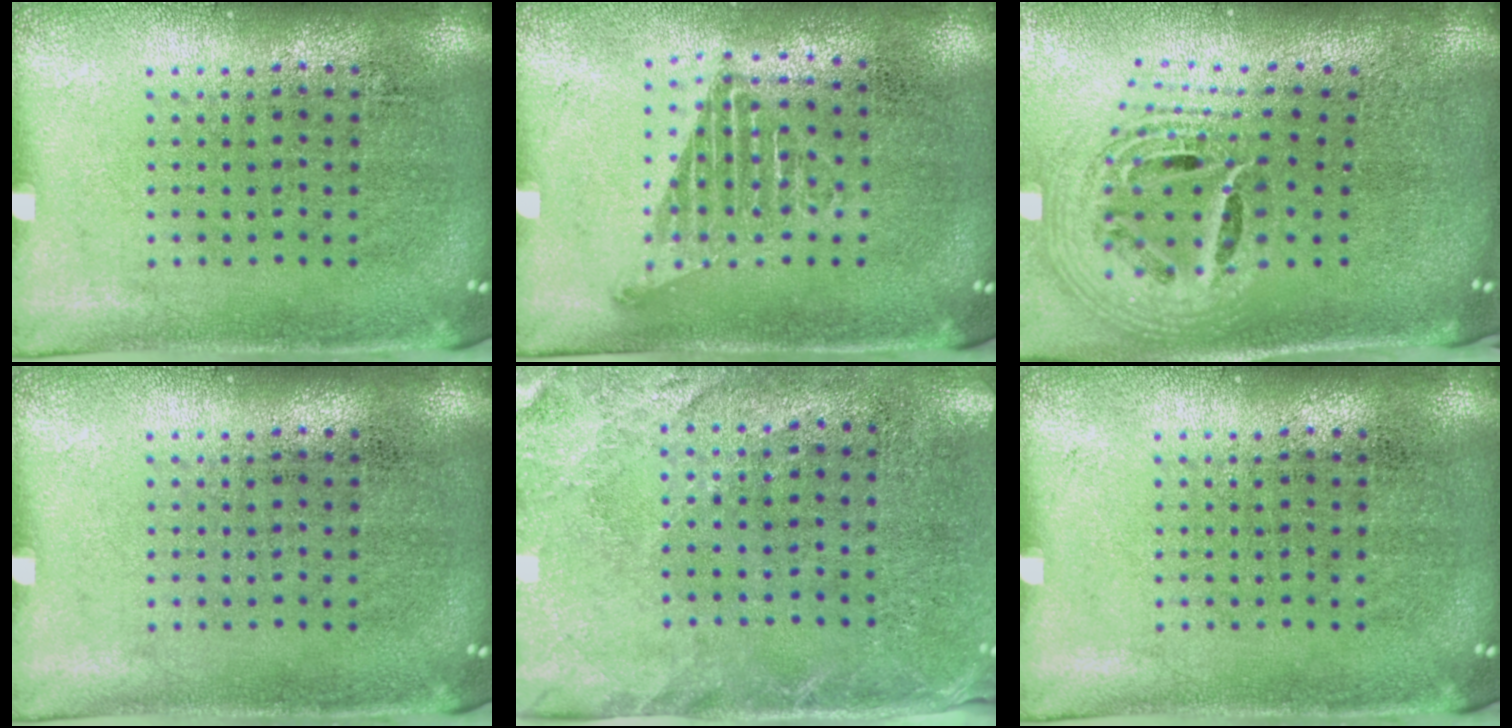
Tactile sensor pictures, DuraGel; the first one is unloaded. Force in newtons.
{"total": 1.1, "press": 1.0, "slide": 0.5}
{"total": 2.2, "press": 1.6, "slide": 1.5}
{"total": 0.0}
{"total": 2.6, "press": 2.1, "slide": 1.6}
{"total": 0.0}